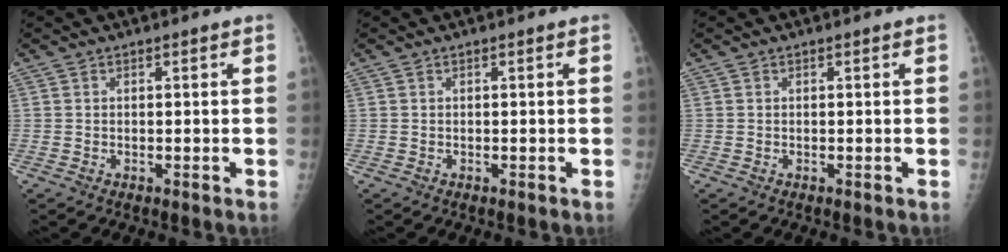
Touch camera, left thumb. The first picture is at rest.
{"total": 0.0}
{"total": 0.0}